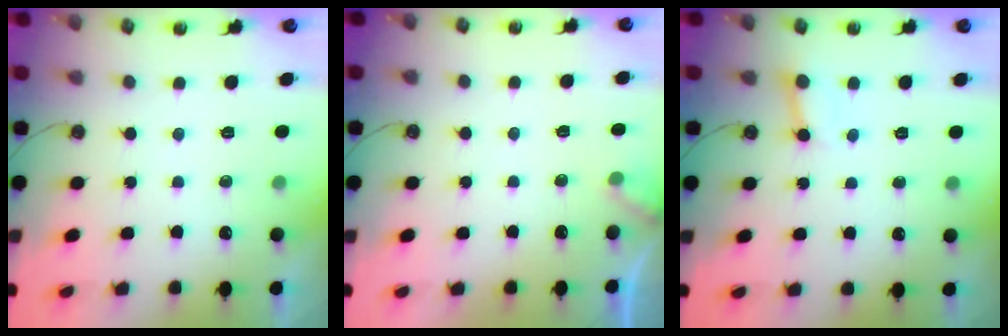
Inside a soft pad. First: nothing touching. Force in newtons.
{"total": 5.3, "press": 5.3, "slide": 0.5}
{"total": 3.0, "press": 3.0, "slide": 0.5}